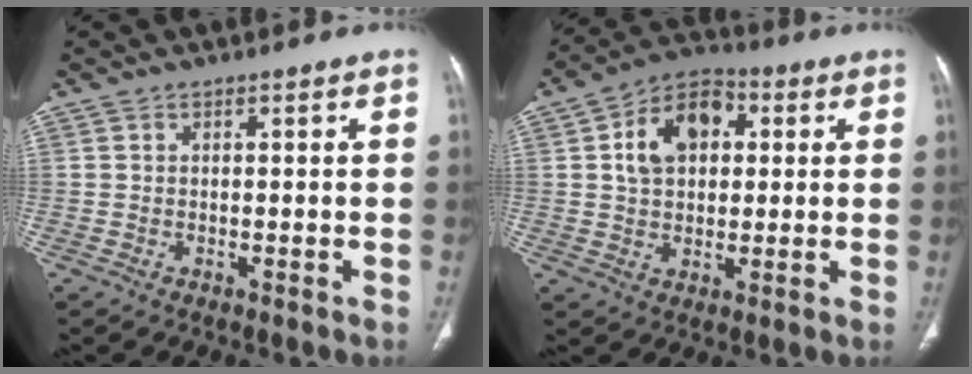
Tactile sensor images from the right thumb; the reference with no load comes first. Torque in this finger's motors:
{"motor_torque": [0.17, 0.18, 0.09, -0.02, 0.08]}